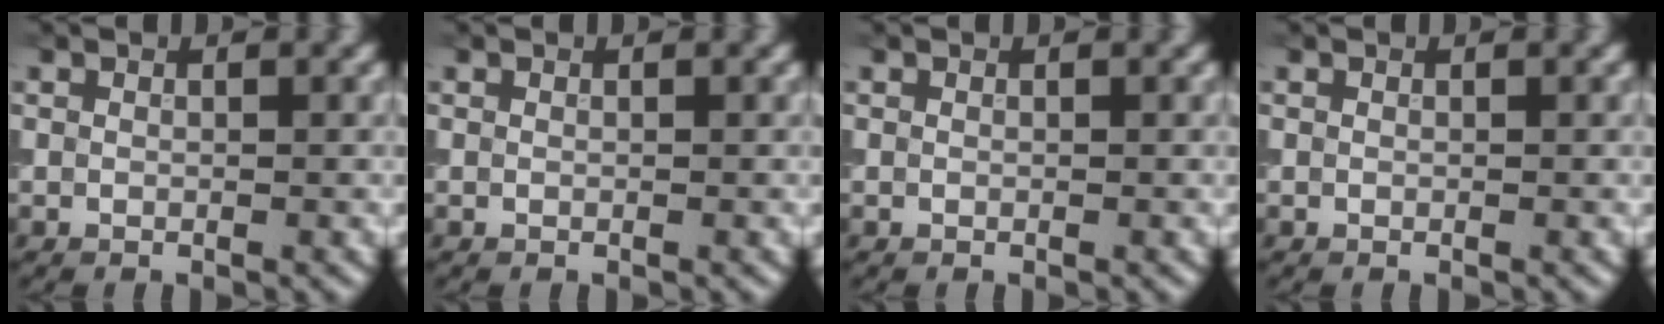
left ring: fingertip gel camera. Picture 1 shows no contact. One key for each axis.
{"total": 0.0}
{"total": 0.0}
{"total": 0.0}